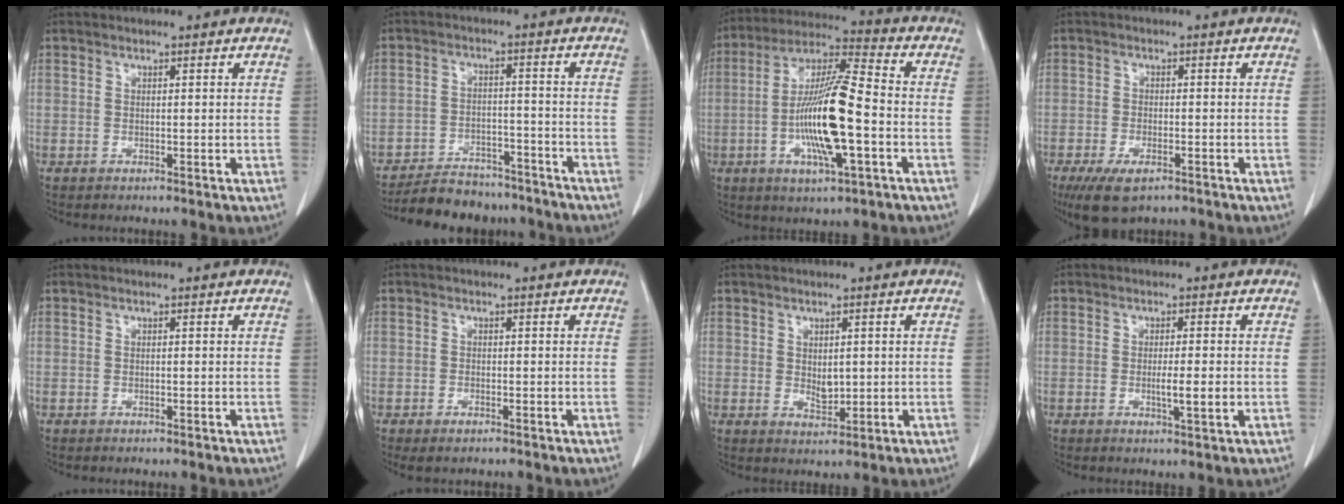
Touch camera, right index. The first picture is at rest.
{"total": 12.1, "force": [-11.1, 4.2, 2.8], "torque": [-0.036, 0.008, -0.157]}
{"total": 15.4, "force": [-3.2, 1.9, 15.0], "torque": [-0.288, 0.001, -0.059]}
{"total": 6.6, "force": [-4.4, 2.5, 4.2], "torque": [-0.078, -0.011, -0.071]}
{"total": 0.0}
{"total": 1.9, "force": [-1.3, 0.7, 1.2], "torque": [-0.025, -0.002, -0.016]}
{"total": 2.7, "force": [0.4, 1.5, 2.2], "torque": [-0.037, -0.006, 0.015]}
{"total": 3.5, "force": [-0.5, 0.1, 3.5], "torque": [-0.058, -0.004, -0.007]}